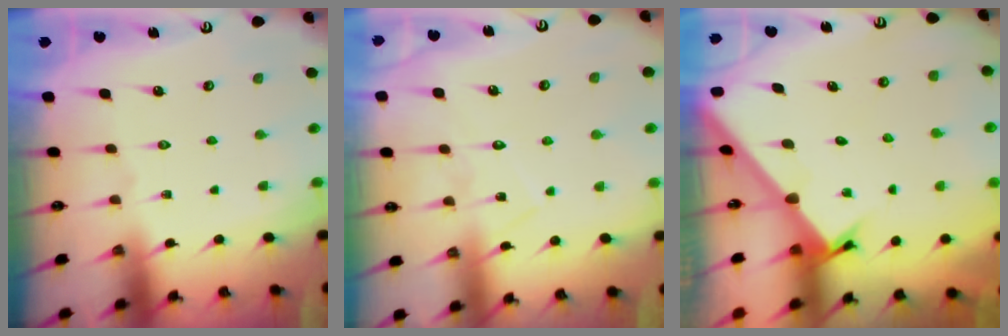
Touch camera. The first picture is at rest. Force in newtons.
{"total": 8.1, "press": 8.1, "slide": 0.5}
{"total": 2.1, "press": 2.1, "slide": 0.2}